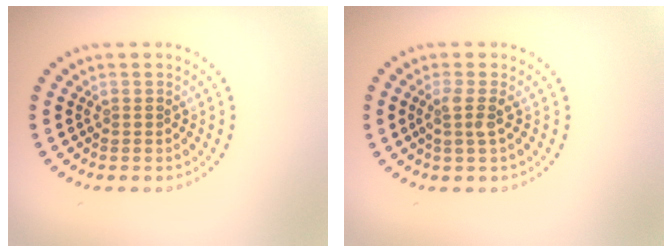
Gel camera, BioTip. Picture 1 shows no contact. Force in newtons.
{"total": 1.7, "press": 1.3, "slide": 1.1}